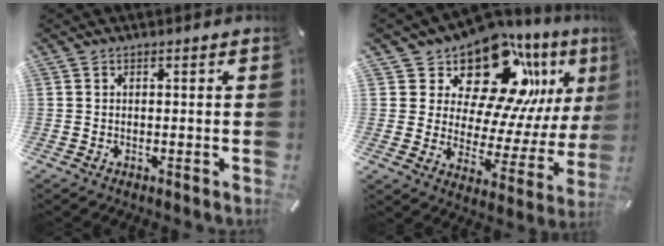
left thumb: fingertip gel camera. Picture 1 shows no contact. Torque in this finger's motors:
{"motor_torque": [2.70, 2.30, 1.77, -1.00, 0.12]}